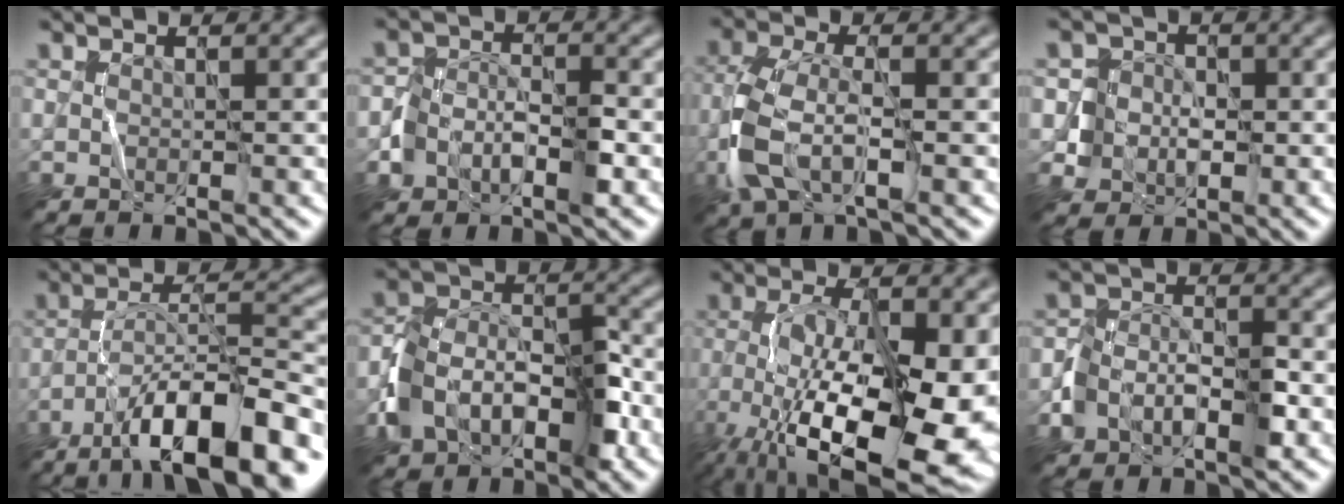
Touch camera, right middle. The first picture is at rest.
{"total": 3.3, "force": [-1.4, 2.3, 1.8], "torque": [-0.027, 0.006, -0.028]}
{"total": 5.4, "force": [-2.2, 2.6, 4.2], "torque": [-0.107, -0.001, -0.049]}
{"total": 3.4, "force": [-0.4, 3.3, 0.4], "torque": [0.010, 0.008, -0.021]}
{"total": 10.5, "force": [-7.0, 2.4, 7.5], "torque": [-0.115, 0.026, -0.117]}
{"total": 6.6, "force": [-2.8, 4.6, 3.9], "torque": [-0.066, 0.007, -0.056]}
{"total": 14.2, "force": [-4.7, 5.5, 12.2], "torque": [-0.192, -0.021, -0.075]}
{"total": 3.7, "force": [-1.5, 2.6, 2.1], "torque": [-0.034, 0.006, -0.029]}